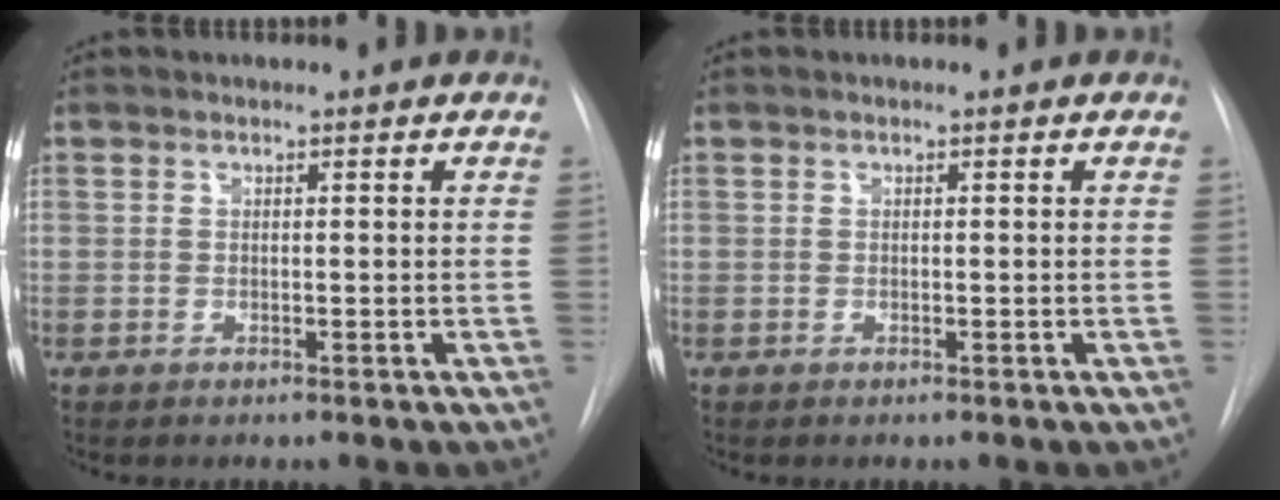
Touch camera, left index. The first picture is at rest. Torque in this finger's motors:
{"motor_torque": [-0.10, 0.09, 0.01, 0.00]}